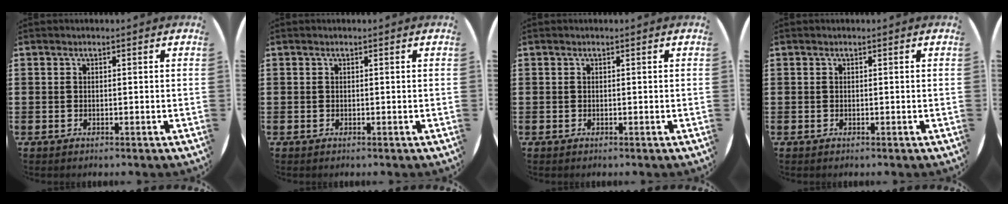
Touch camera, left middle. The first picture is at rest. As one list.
[{"total": 0.0}, {"total": 0.0}, {"total": 0.0}]